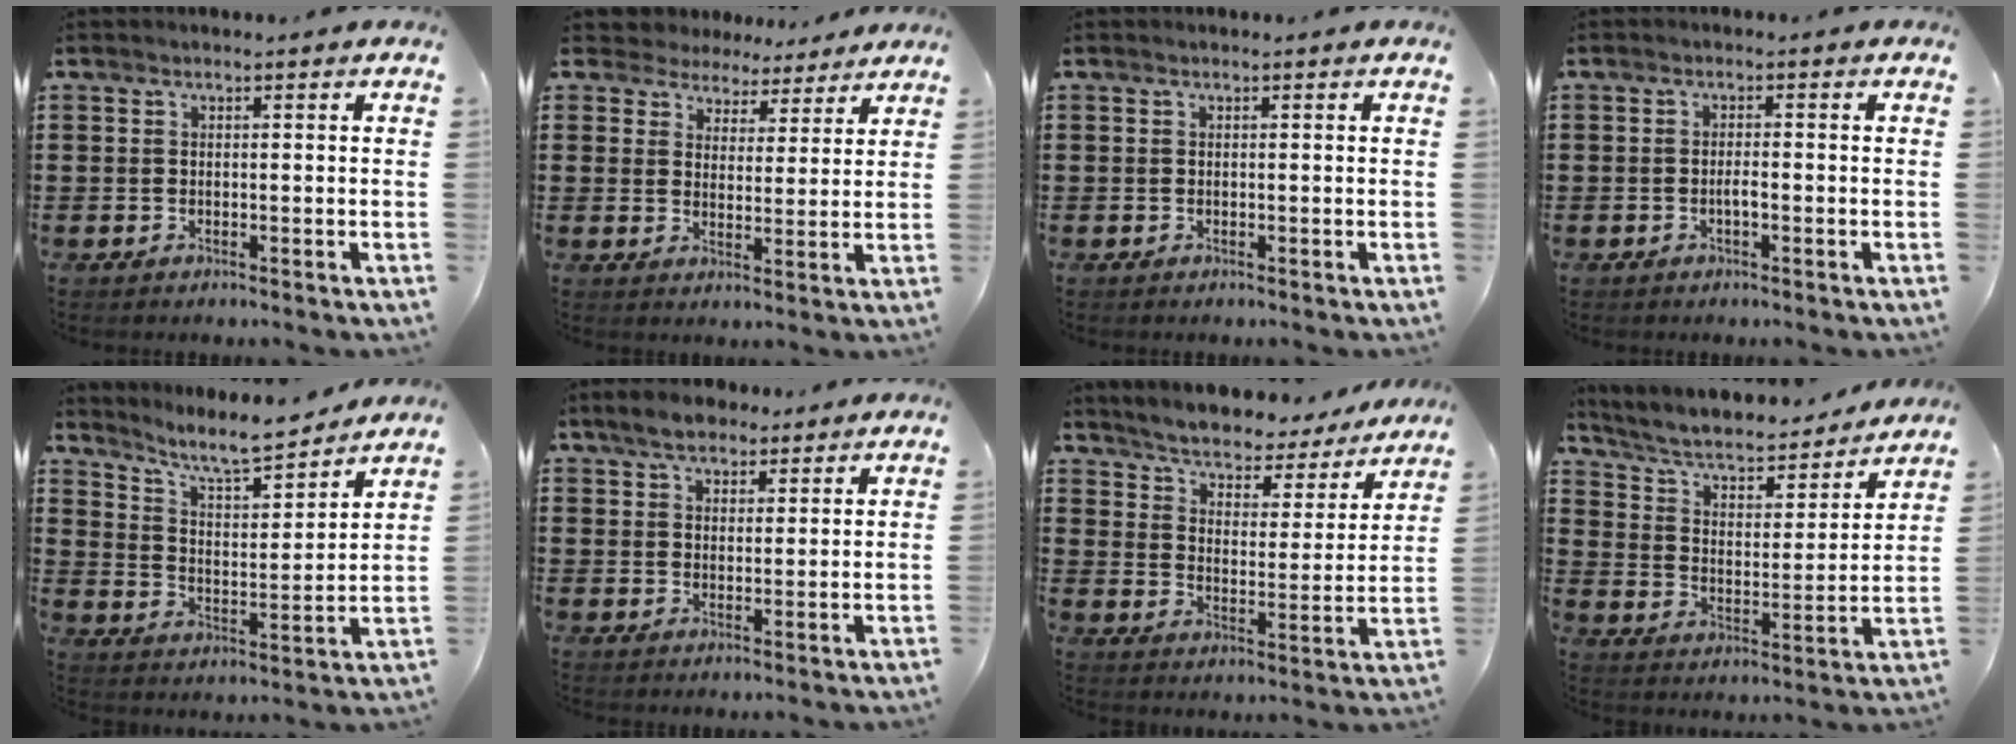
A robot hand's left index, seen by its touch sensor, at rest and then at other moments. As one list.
[{"total": 4.8, "force": [4.4, 1.9, 0.0], "torque": [-0.027, -0.014, 0.078]}, {"total": 0.0}, {"total": 1.4, "force": [-0.5, 0.3, 1.2], "torque": [-0.023, 0.000, -0.009]}, {"total": 7.5, "force": [6.8, 0.5, 3.1], "torque": [-0.086, -0.043, 0.116]}, {"total": 4.4, "force": [3.6, 2.1, 1.4], "torque": [-0.031, 0.002, 0.067]}, {"total": 4.1, "force": [4.1, 0.3, 0.3], "torque": [-0.030, -0.038, 0.062]}, {"total": 5.0, "force": [4.2, 1.5, 2.3], "torque": [-0.066, -0.033, 0.064]}]